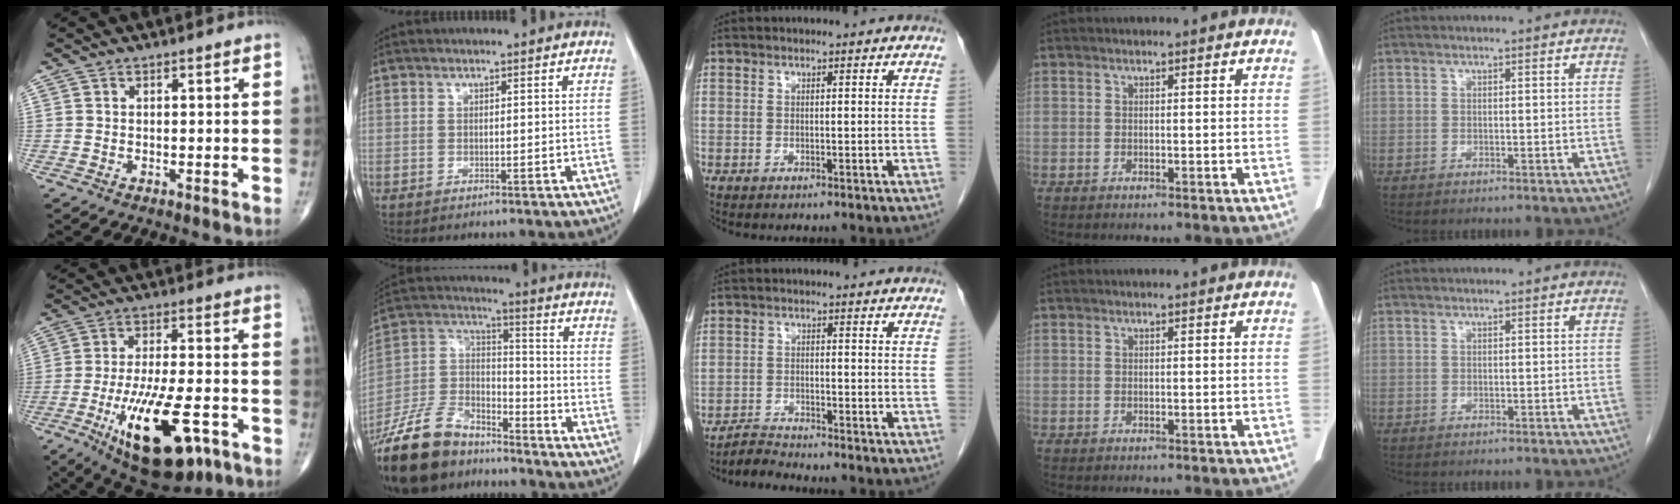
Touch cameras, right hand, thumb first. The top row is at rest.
{"thumb": {"total": 19.2, "force": [-8.3, 7.2, 15.8], "torque": [-0.273, 0.016, -0.120]}, "index": {"total": 17.3, "force": [-14.3, 7.2, 6.5], "torque": [-0.142, 0.022, -0.265]}, "middle": {"total": 2.7, "force": [-2.6, -0.5, -0.3], "torque": [0.005, -0.017, -0.048]}}